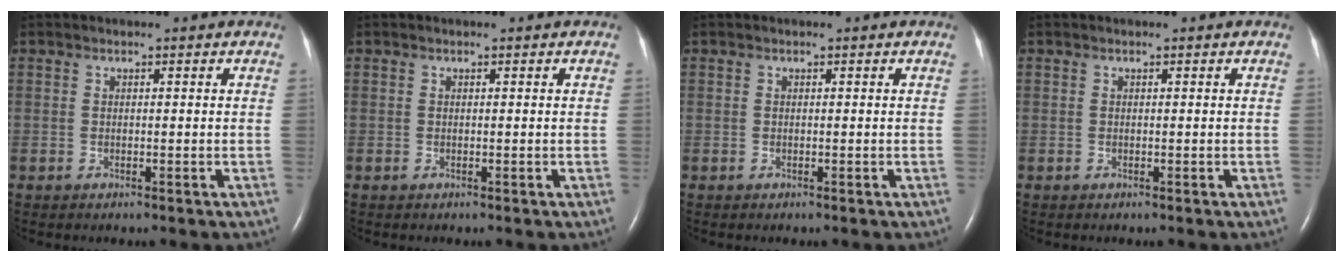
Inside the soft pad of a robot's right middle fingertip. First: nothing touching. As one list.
[{"total": 0.0}, {"total": 0.0}, {"total": 0.0}]